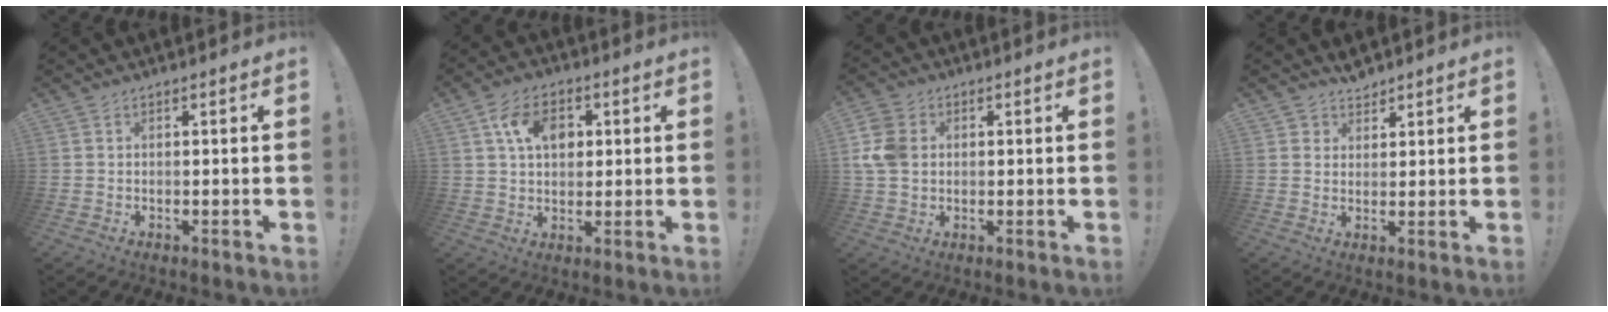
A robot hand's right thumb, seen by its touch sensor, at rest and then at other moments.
{"total": 10.4, "force": [3.4, 7.3, 6.6], "torque": [-0.101, 0.005, 0.063]}
{"total": 9.5, "force": [1.1, 7.7, 5.5], "torque": [-0.114, 0.004, 0.024]}
{"total": 4.2, "force": [3.5, 2.3, -0.1], "torque": [0.009, -0.020, 0.065]}